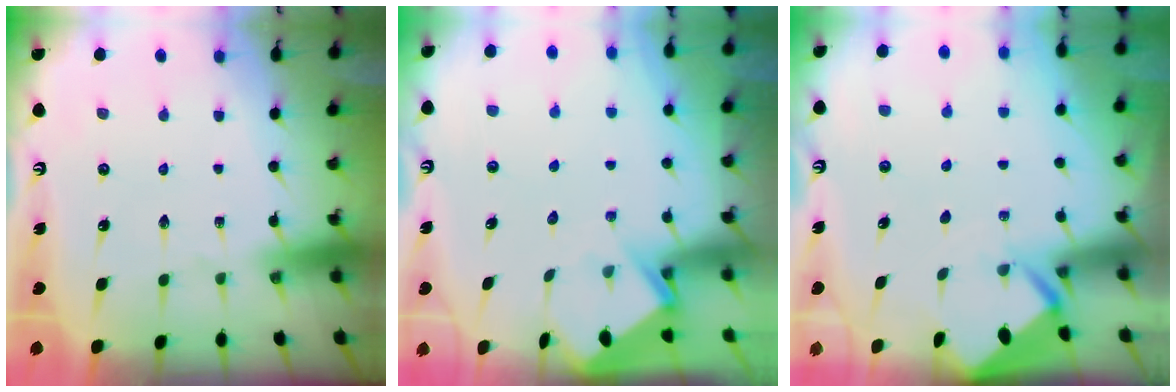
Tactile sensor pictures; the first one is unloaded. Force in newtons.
{"total": 3.9, "press": 3.9, "slide": 0.4}
{"total": 2.7, "press": 2.7, "slide": 0.2}